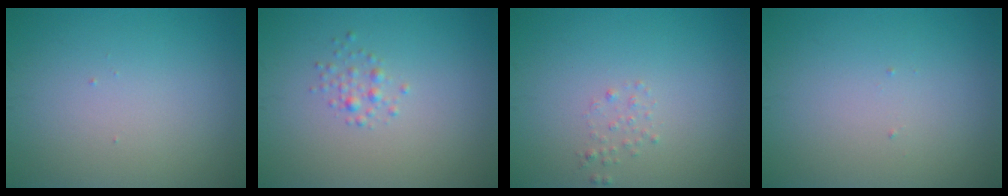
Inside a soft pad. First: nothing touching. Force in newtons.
{"total": 1.2, "press": 1.2, "slide": 0.0}
{"total": 0.8, "press": 0.8, "slide": 0.1}
{"total": 0.0}